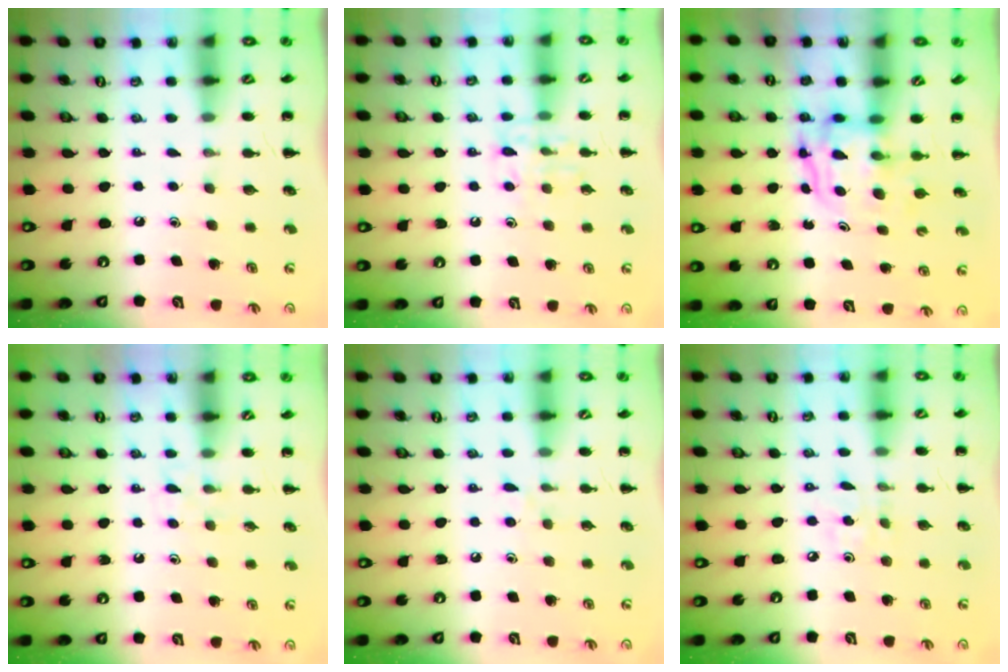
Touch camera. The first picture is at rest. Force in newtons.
{"total": 8.5, "press": 8.4, "slide": 0.8}
{"total": 3.8, "press": 3.8, "slide": 0.4}
{"total": 4.3, "press": 4.0, "slide": 1.6}
{"total": 4.9, "press": 4.5, "slide": 1.9}
{"total": 2.8, "press": 2.7, "slide": 0.9}